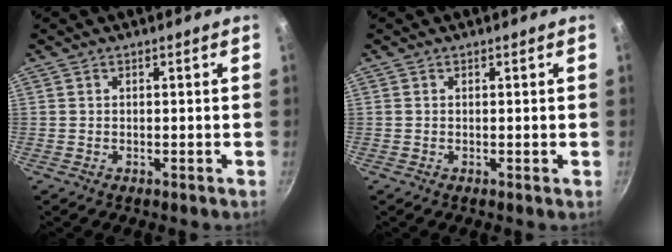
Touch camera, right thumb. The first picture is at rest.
{"total": 0.0}